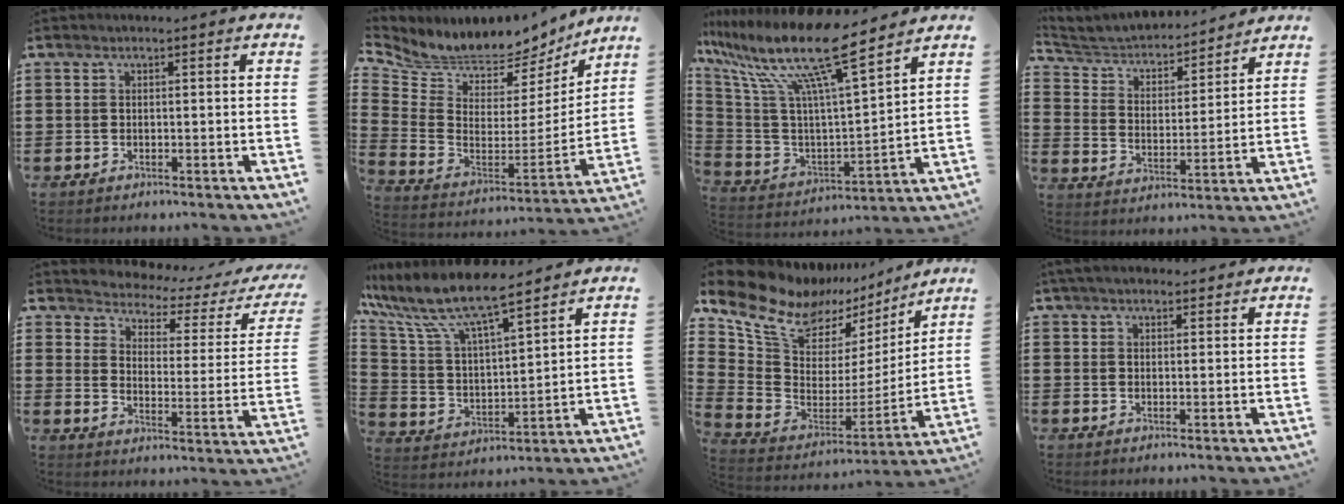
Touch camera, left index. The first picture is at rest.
{"total": 5.7, "force": [5.2, 2.3, 0.4], "torque": [-0.047, -0.054, 0.088]}
{"total": 15.7, "force": [11.2, 2.3, 10.8], "torque": [-0.241, -0.065, 0.184]}
{"total": 3.9, "force": [3.6, 1.2, 0.6], "torque": [-0.035, -0.028, 0.054]}
{"total": 2.5, "force": [2.3, 0.7, 0.7], "torque": [-0.033, -0.021, 0.028]}
{"total": 9.0, "force": [7.6, 1.5, 4.7], "torque": [-0.123, -0.042, 0.127]}
{"total": 11.2, "force": [8.8, 5.7, 4.1], "torque": [-0.124, -0.063, 0.153]}
{"total": 3.1, "force": [2.6, 1.1, 1.2], "torque": [-0.030, 0.004, 0.049]}